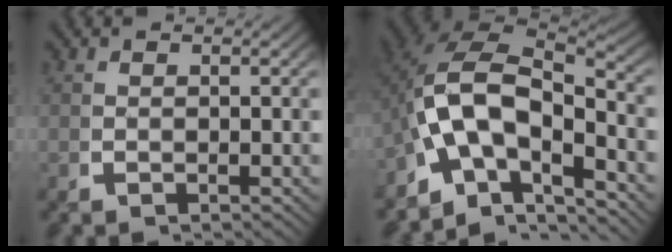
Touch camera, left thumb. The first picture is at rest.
{"total": 14.8, "force": [-1.8, 10.2, 10.6], "torque": [-0.232, -0.052, -0.017]}